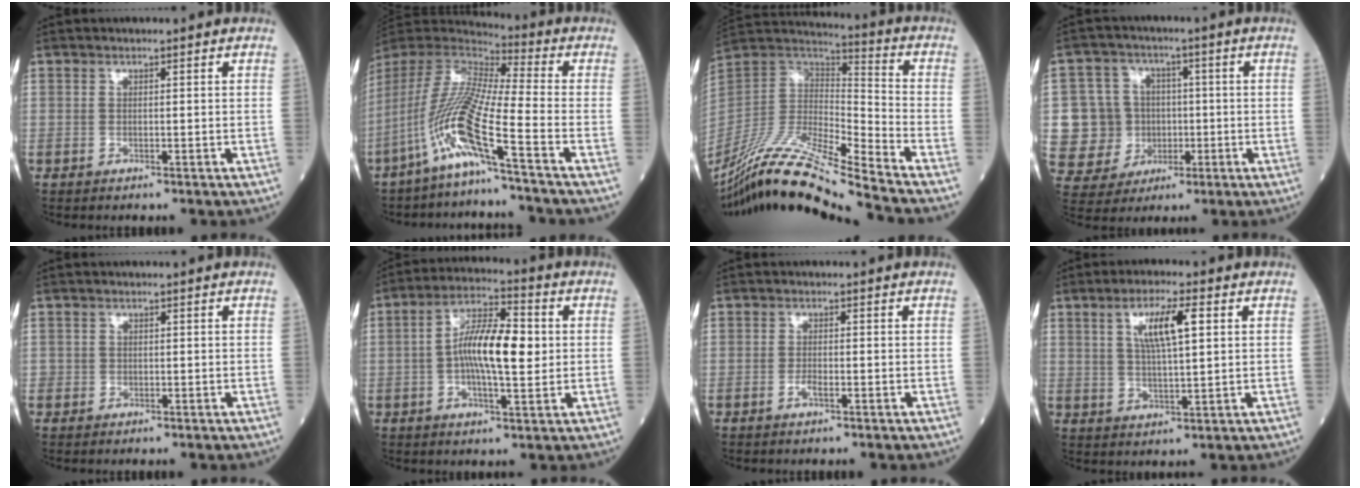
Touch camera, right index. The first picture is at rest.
{"total": 14.0, "force": [-7.1, -1.2, 12.1], "torque": [-0.262, -0.017, -0.147]}
{"total": 19.1, "force": [-16.0, -1.3, 10.2], "torque": [-0.210, -0.001, -0.303]}
{"total": 9.8, "force": [-0.4, 9.5, 2.6], "torque": [-0.067, 0.024, 0.007]}
{"total": 0.5, "force": [-0.2, 0.5, 0.0], "torque": [0.005, 0.005, -0.005]}
{"total": 11.1, "force": [0.4, 3.0, 10.7], "torque": [-0.194, 0.015, -0.001]}
{"total": 1.3, "force": [-0.6, 0.2, 1.1], "torque": [-0.024, 0.000, -0.012]}
{"total": 7.3, "force": [2.5, 1.2, 6.8], "torque": [-0.126, 0.007, 0.047]}